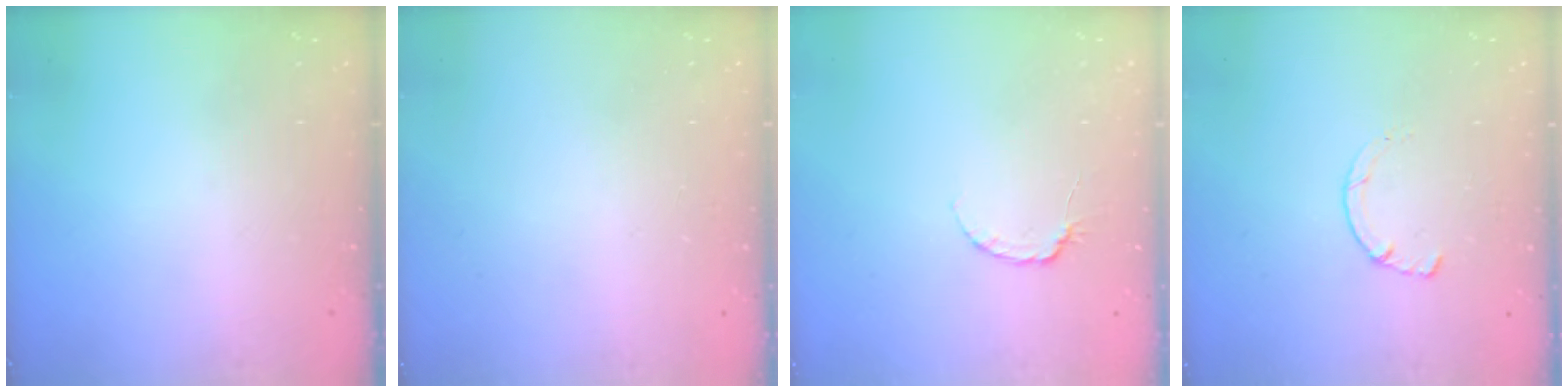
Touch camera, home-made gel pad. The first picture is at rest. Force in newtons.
{"total": 2.6, "press": 2.6, "slide": 0.2}
{"total": 3.7, "press": 3.6, "slide": 0.5}
{"total": 1.4, "press": 1.4, "slide": 0.3}